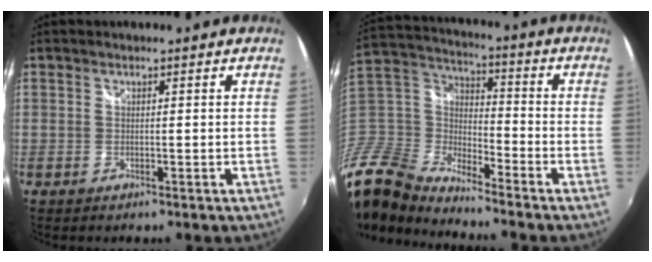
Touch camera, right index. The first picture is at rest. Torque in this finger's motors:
{"motor_torque": [-1.46, -0.67, -1.06, -0.21]}